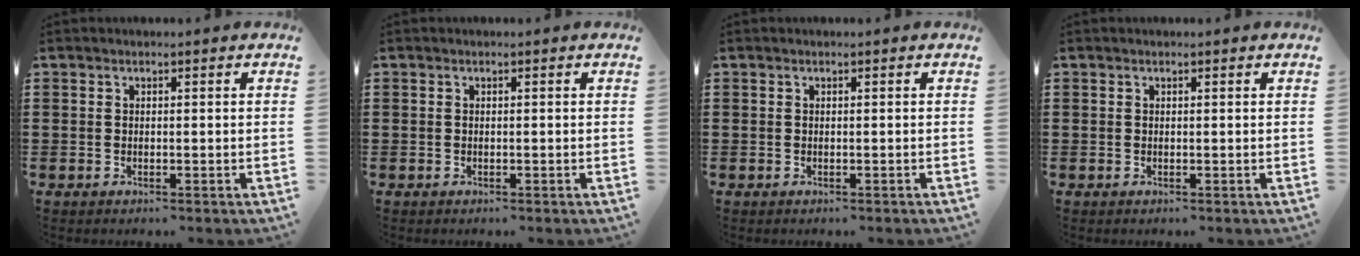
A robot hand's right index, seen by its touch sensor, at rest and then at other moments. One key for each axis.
{"total": 0.0}
{"total": 0.0}
{"total": 0.0}